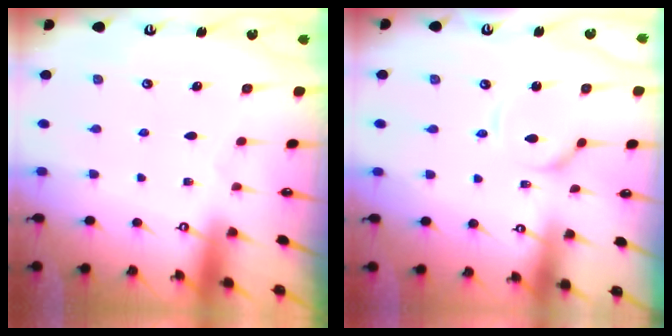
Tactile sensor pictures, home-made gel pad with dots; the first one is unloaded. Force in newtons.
{"total": 6.1, "press": 6.0, "slide": 0.6}